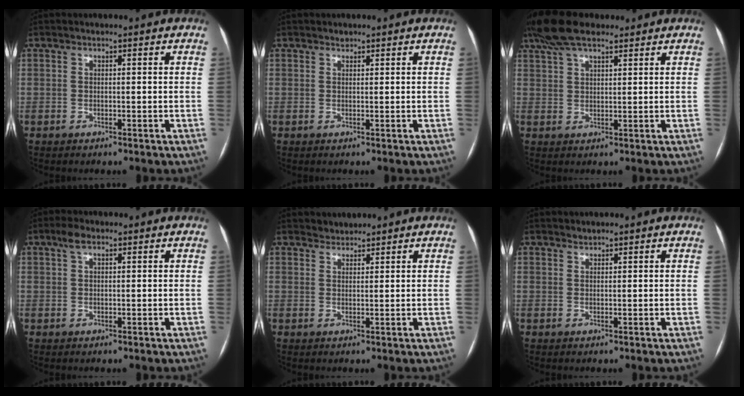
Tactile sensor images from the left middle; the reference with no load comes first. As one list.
[{"total": 0.8, "force": [0.7, 0.4, 0.1], "torque": [-0.005, 0.000, 0.012]}, {"total": 8.9, "force": [6.9, 2.7, 5.0], "torque": [-0.101, 0.035, 0.127]}, {"total": 2.2, "force": [1.3, 0.8, 1.6], "torque": [-0.038, 0.014, 0.027]}, {"total": 1.7, "force": [1.6, 0.4, -0.3], "torque": [0.000, 0.007, 0.029]}, {"total": 0.6, "force": [0.6, 0.1, -0.1], "torque": [-0.006, 0.001, 0.014]}]